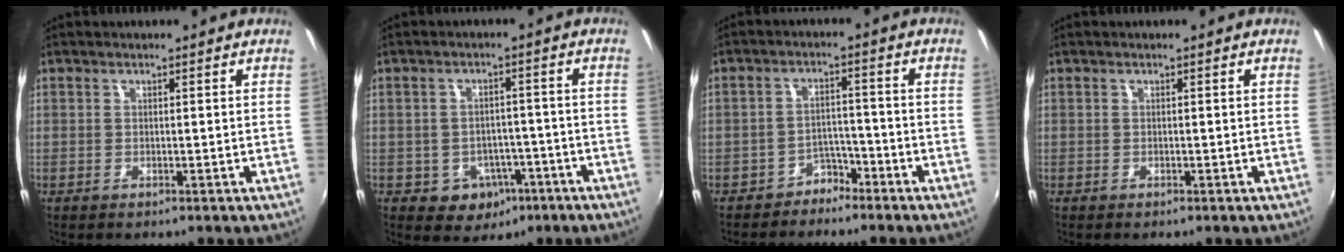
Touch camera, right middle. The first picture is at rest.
{"total": 7.1, "force": [-3.2, 5.9, 2.4], "torque": [-0.054, 0.019, -0.021]}
{"total": 4.0, "force": [-3.3, 2.3, 0.1], "torque": [-0.006, 0.019, -0.055]}
{"total": 0.0}